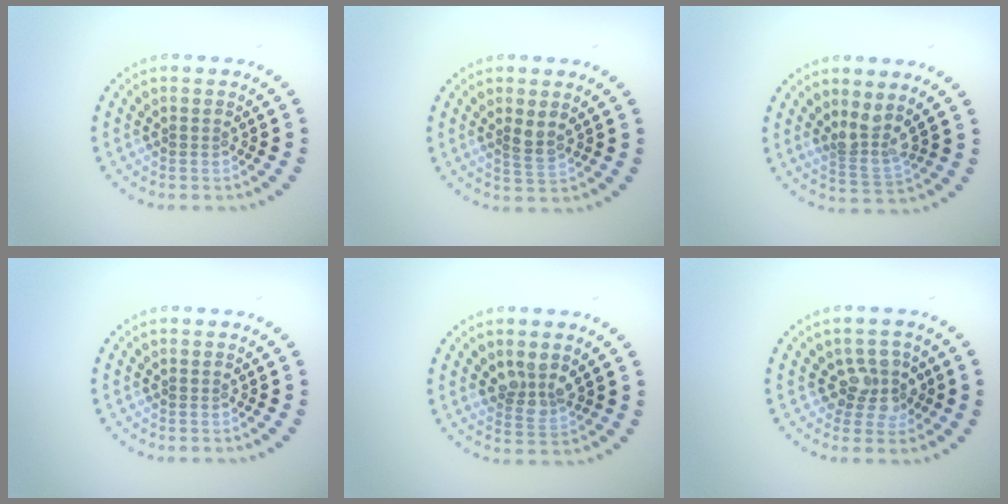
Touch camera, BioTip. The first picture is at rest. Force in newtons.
{"total": 1.7, "press": 1.5, "slide": 0.8}
{"total": 2.6, "press": 1.9, "slide": 1.8}
{"total": 0.0}
{"total": 2.6, "press": 2.2, "slide": 1.4}
{"total": 2.9, "press": 2.6, "slide": 1.3}